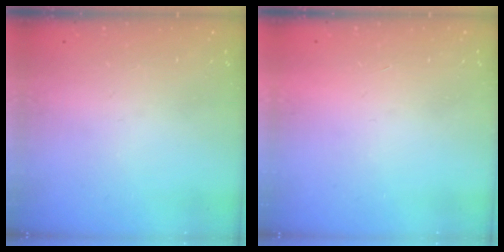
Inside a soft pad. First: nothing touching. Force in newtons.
{"total": 1.5, "press": 1.5, "slide": 0.1}